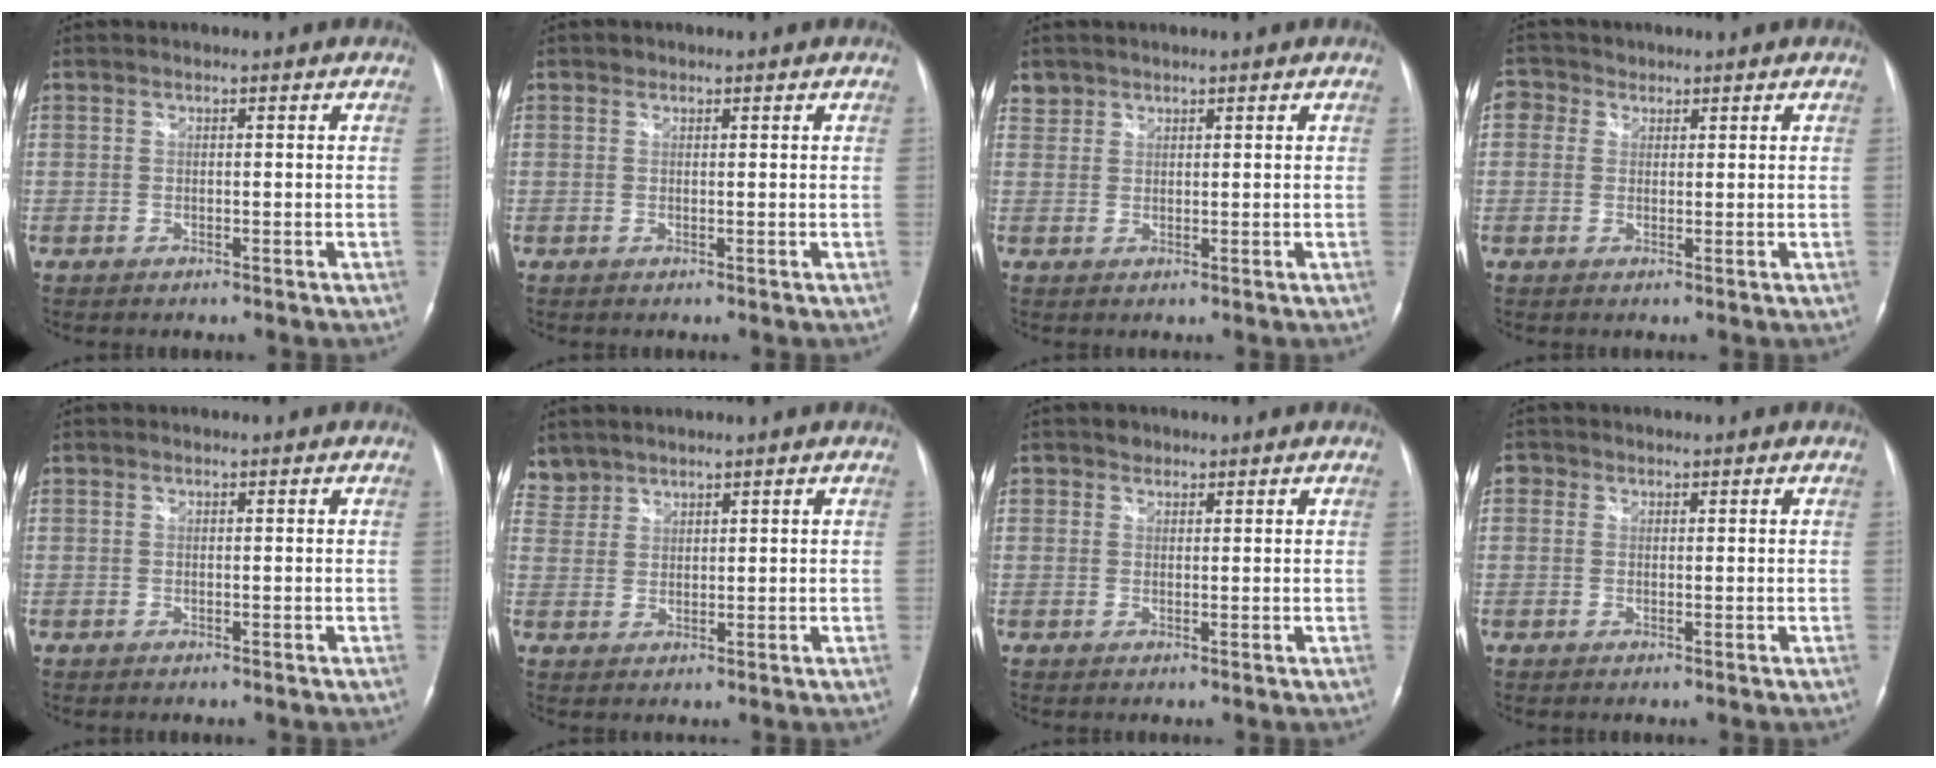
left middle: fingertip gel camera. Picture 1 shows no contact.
{"total": 0.7, "force": [0.5, 0.5, 0.0], "torque": [0.000, 0.001, 0.006]}
{"total": 0.9, "force": [0.8, 0.5, -0.1], "torque": [0.004, 0.007, 0.015]}
{"total": 3.0, "force": [1.4, 2.6, 0.5], "torque": [-0.011, 0.015, 0.022]}
{"total": 0.0}
{"total": 3.5, "force": [3.1, 1.5, -0.5], "torque": [0.013, 0.010, 0.066]}
{"total": 1.5, "force": [0.9, 1.2, 0.1], "torque": [0.003, 0.000, 0.010]}
{"total": 1.5, "force": [0.5, 1.3, 0.4], "torque": [-0.001, 0.005, 0.005]}